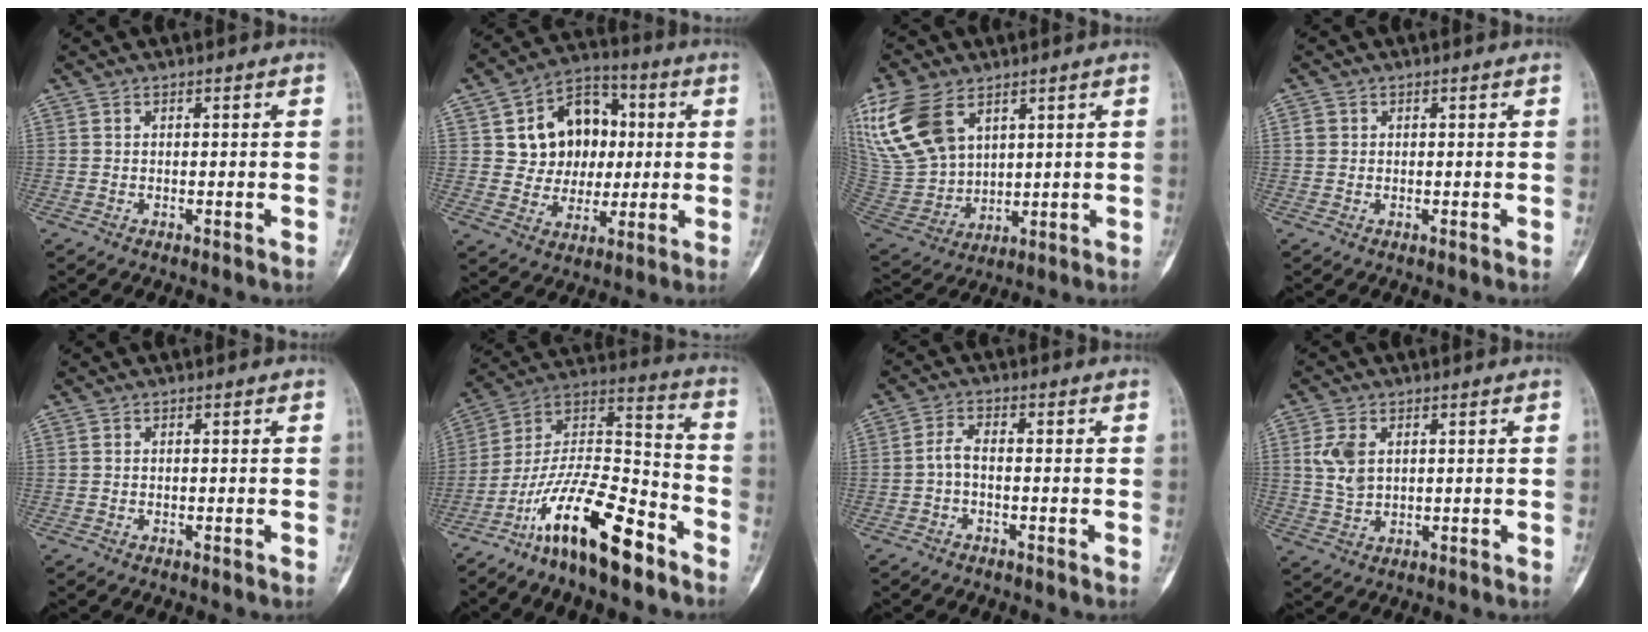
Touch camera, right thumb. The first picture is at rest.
{"total": 15.1, "force": [2.7, 12.2, 8.4], "torque": [-0.075, 0.014, 0.049]}
{"total": 17.2, "force": [8.4, 10.8, 10.4], "torque": [-0.208, -0.027, 0.182]}
{"total": 1.4, "force": [0.3, 1.3, 0.4], "torque": [0.002, 0.001, 0.003]}
{"total": 0.0}
{"total": 18.6, "force": [-12.3, 5.3, 12.9], "torque": [-0.227, 0.092, -0.224]}
{"total": 2.7, "force": [-0.8, 1.1, 2.4], "torque": [-0.047, 0.012, -0.022]}
{"total": 5.7, "force": [1.7, 3.6, 4.1], "torque": [-0.081, -0.004, 0.040]}